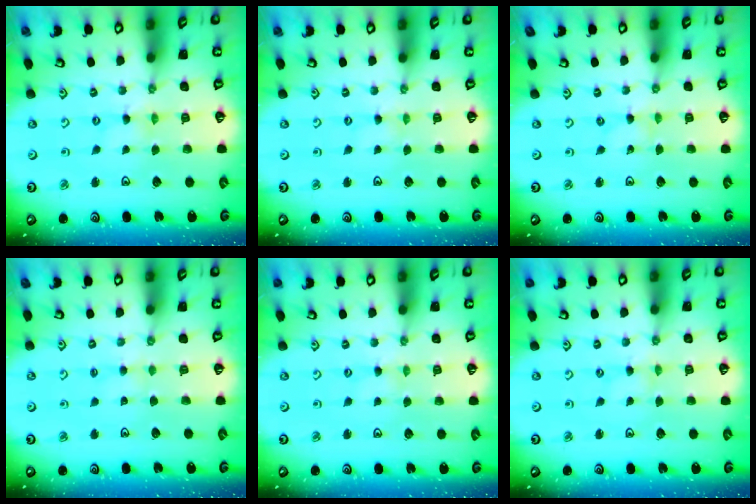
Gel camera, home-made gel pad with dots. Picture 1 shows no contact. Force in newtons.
{"total": 0.0}
{"total": 0.0}
{"total": 1.7, "press": 1.6, "slide": 0.4}
{"total": 0.7, "press": 0.7, "slide": 0.1}
{"total": 0.0}